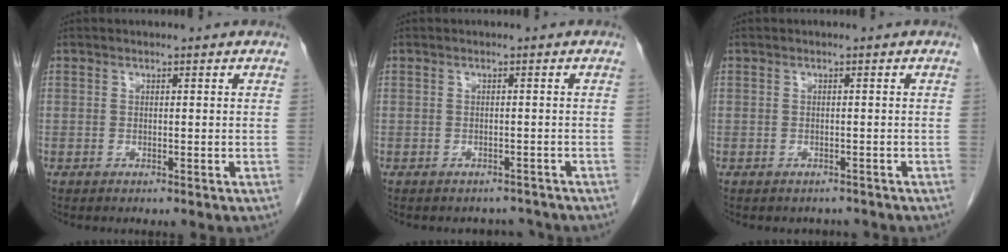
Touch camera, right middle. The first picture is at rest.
{"total": 2.9, "force": [-2.7, 1.1, -0.3], "torque": [0.005, 0.003, -0.036]}
{"total": 2.0, "force": [-1.8, 0.9, -0.1], "torque": [-0.002, -0.001, -0.025]}